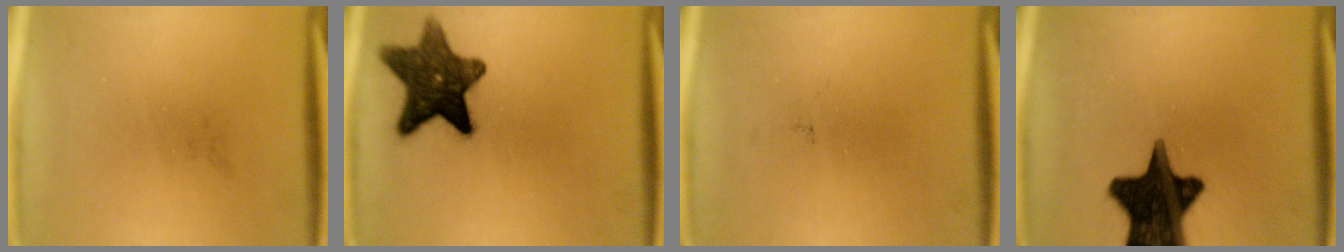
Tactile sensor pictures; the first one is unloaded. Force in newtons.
{"total": 12.4}
{"total": 0.0}
{"total": 18.9}